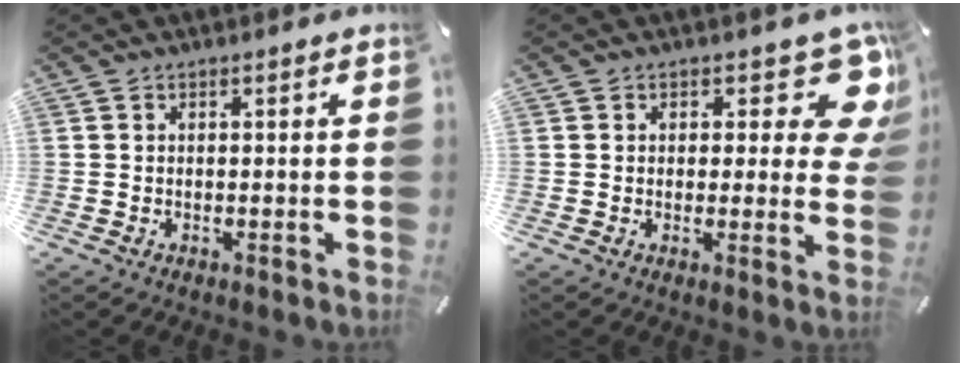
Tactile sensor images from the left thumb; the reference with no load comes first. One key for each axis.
{"total": 11.2, "fx": 5.7, "fy": 5.6, "fz": 7.9, "tx": -0.079, "ty": -0.043, "tz": 0.097}